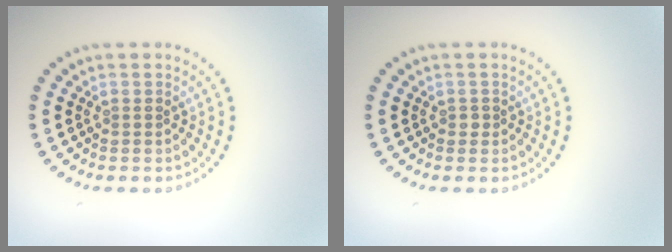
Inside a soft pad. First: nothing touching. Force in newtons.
{"total": 0.5, "press": 0.4, "slide": 0.3}